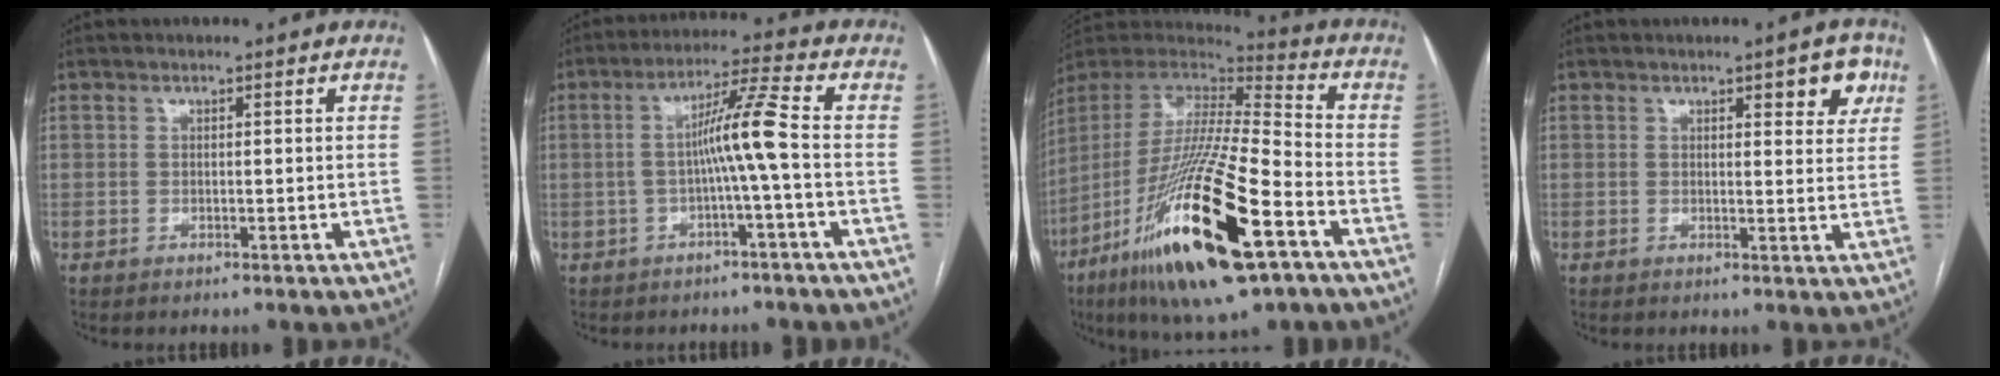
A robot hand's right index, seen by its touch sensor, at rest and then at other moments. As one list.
[{"total": 7.3, "force": [-1.1, -1.1, 7.2], "torque": [-0.127, 0.021, -0.016]}, {"total": 28.0, "force": [-13.2, 5.1, 24.2], "torque": [-0.471, -0.060, -0.237]}, {"total": 4.9, "force": [2.5, 1.5, 4.0], "torque": [-0.043, 0.002, 0.027]}]